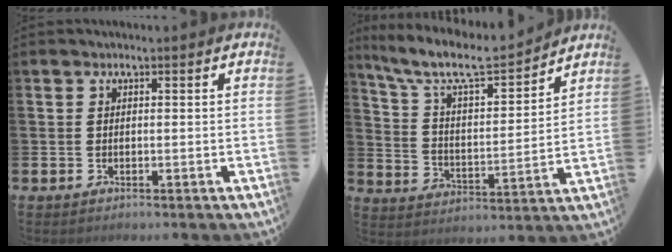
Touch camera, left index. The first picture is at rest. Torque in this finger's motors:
{"motor_torque": [0.96, -1.18, 0.29, 0.21]}